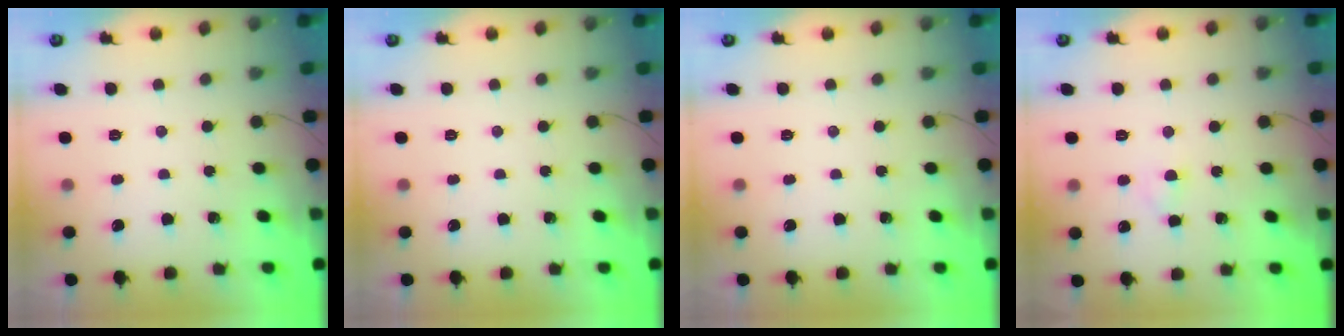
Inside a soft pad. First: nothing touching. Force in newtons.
{"total": 0.0}
{"total": 0.0}
{"total": 2.7, "press": 2.5, "slide": 0.9}